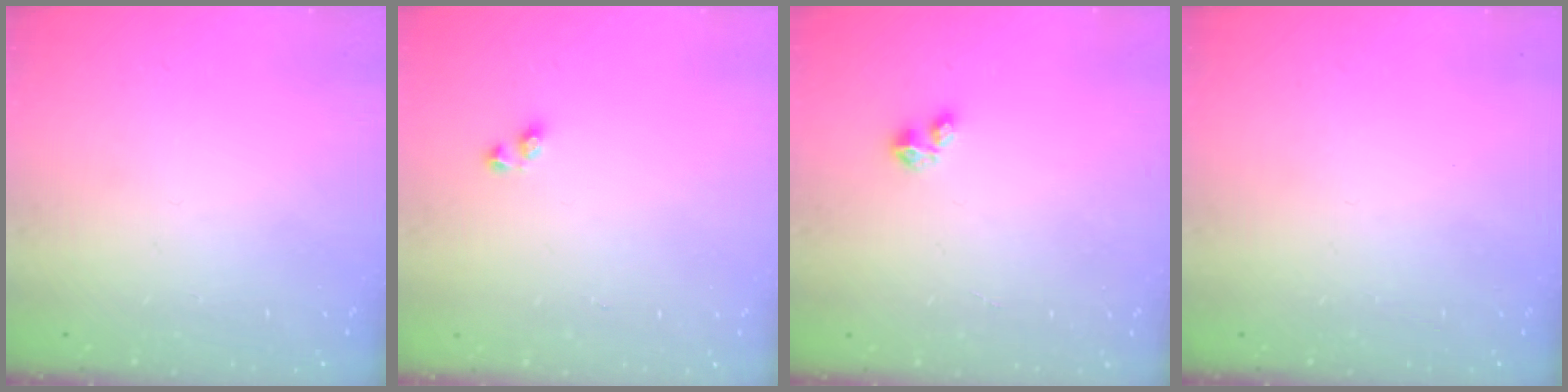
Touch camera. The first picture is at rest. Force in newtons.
{"total": 2.9, "press": 2.7, "slide": 1.1}
{"total": 2.7, "press": 2.7, "slide": 0.4}
{"total": 0.0}